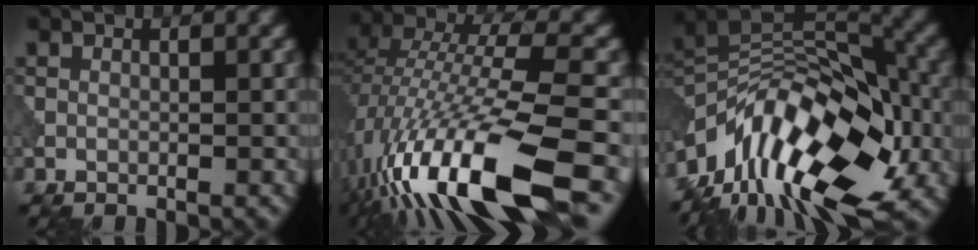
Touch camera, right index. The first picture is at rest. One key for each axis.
{"total": 16.1, "fx": -7.8, "fy": 4.4, "fz": 13.4, "tx": -0.275, "ty": 0.008, "tz": -0.141}
{"total": 14.5, "fx": -6.5, "fy": 7.7, "fz": 10.4, "tx": -0.177, "ty": 0.033, "tz": -0.126}